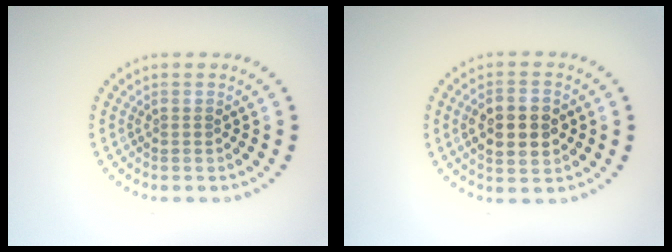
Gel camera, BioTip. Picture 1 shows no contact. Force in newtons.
{"total": 5.1, "press": 5.1, "slide": 0.3}